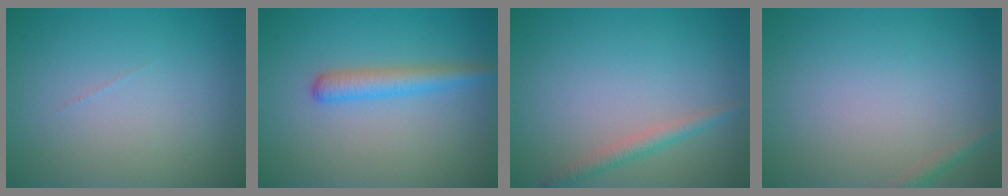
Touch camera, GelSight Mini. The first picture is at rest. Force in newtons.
{"total": 2.5, "press": 2.5, "slide": 0.1}
{"total": 1.6, "press": 1.6, "slide": 0.1}
{"total": 0.8, "press": 0.8, "slide": 0.1}